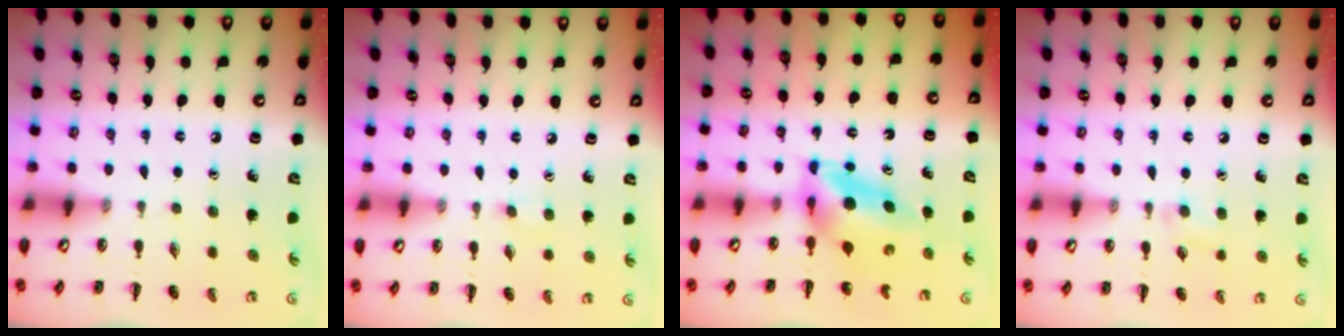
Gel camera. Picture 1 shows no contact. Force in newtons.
{"total": 3.9, "press": 3.6, "slide": 1.6}
{"total": 5.3, "press": 5.2, "slide": 0.9}
{"total": 6.2, "press": 5.9, "slide": 2.0}